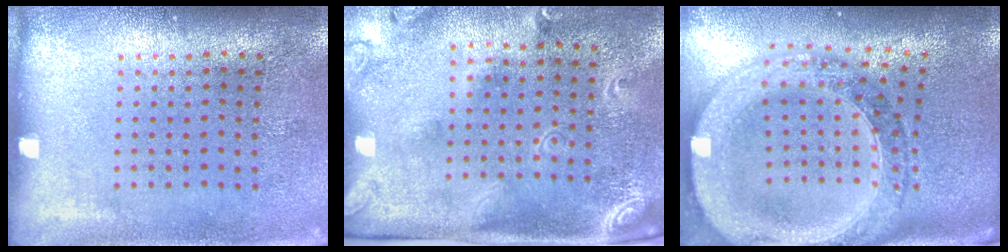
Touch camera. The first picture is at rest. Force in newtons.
{"total": 2.5, "press": 1.8, "slide": 1.7}
{"total": 2.9, "press": 2.4, "slide": 1.5}